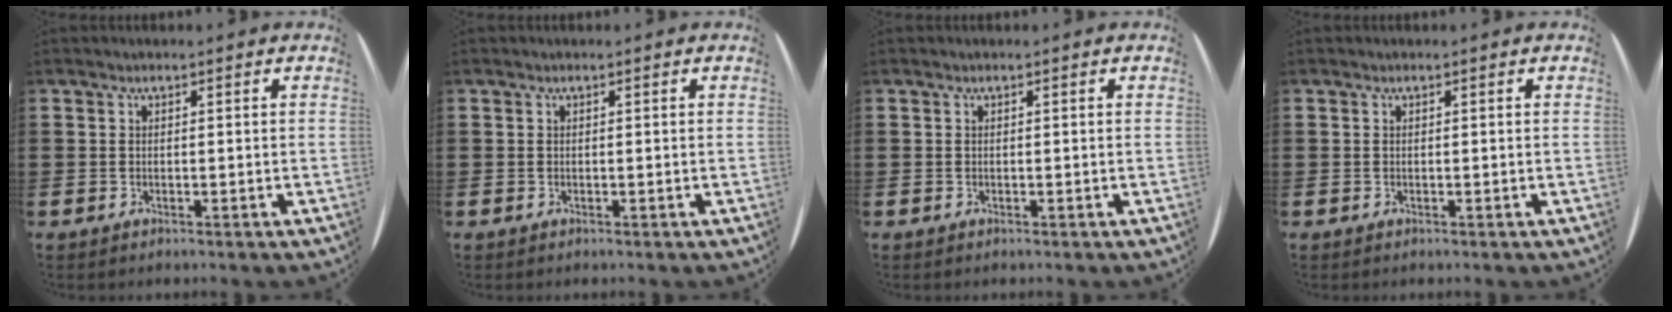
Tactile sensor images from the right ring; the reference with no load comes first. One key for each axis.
{"total": 0.0}
{"total": 0.0}
{"total": 0.0}